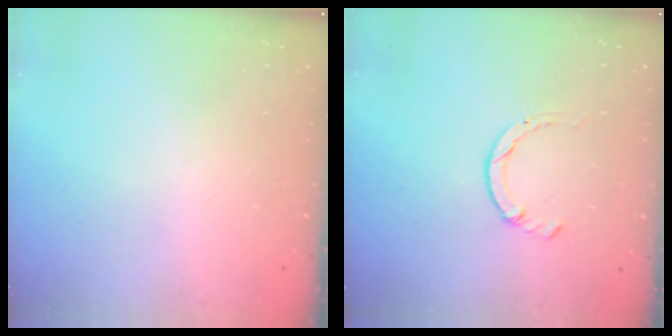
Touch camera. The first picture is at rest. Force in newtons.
{"total": 1.7, "press": 1.7, "slide": 0.3}